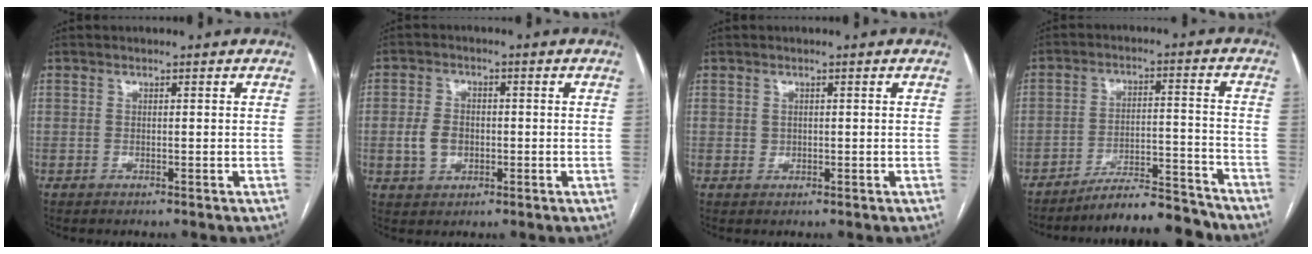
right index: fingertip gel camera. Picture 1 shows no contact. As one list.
[{"total": 4.7, "force": [-0.6, 3.5, 3.0], "torque": [-0.062, 0.010, -0.006]}, {"total": 1.0, "force": [0.2, 1.0, 0.3], "torque": [0.000, 0.001, 0.006]}, {"total": 10.3, "force": [-9.9, 0.9, 2.7], "torque": [-0.029, 0.025, -0.161]}]